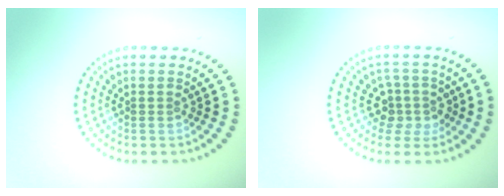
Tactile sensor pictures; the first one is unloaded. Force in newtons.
{"total": 2.7, "press": 2.0, "slide": 1.9}